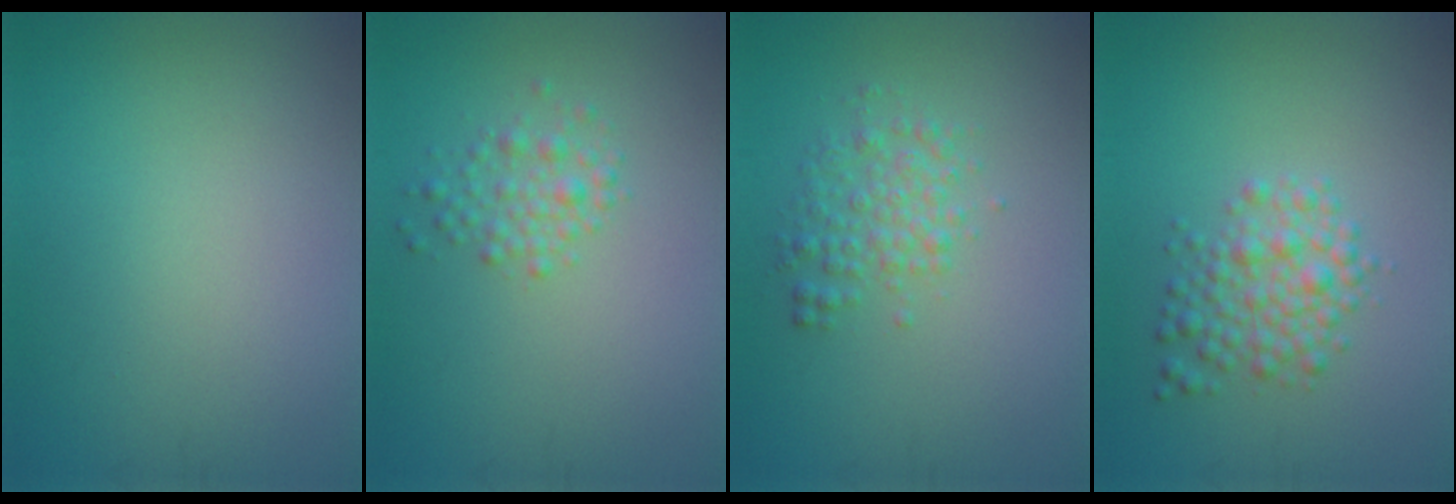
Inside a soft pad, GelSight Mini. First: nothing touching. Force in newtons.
{"total": 2.1, "press": 2.1, "slide": 0.1}
{"total": 2.5, "press": 2.5, "slide": 0.0}
{"total": 3.3, "press": 3.3, "slide": 0.1}